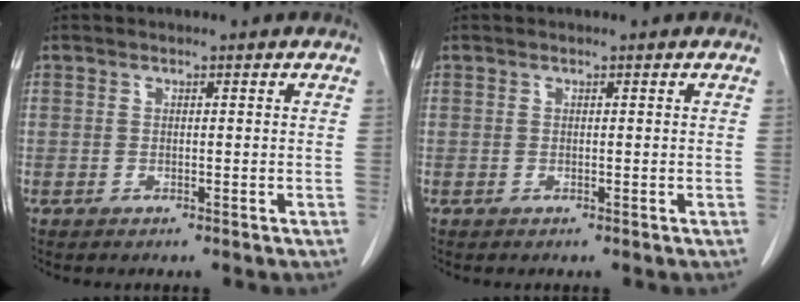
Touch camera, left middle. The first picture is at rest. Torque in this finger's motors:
{"motor_torque": [0.33, -0.25, -0.04, 0.00]}